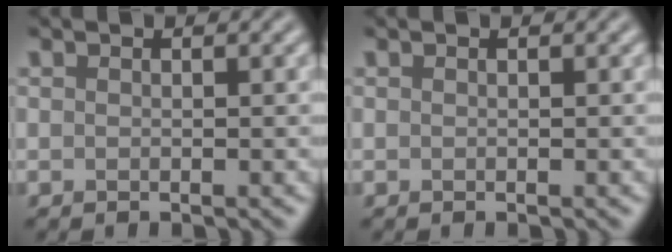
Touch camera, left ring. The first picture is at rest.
{"total": 0.0}